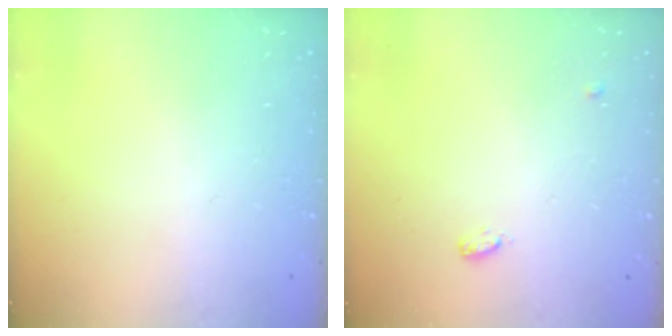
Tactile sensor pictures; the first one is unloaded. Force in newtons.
{"total": 7.9, "press": 4.2, "slide": 6.7}